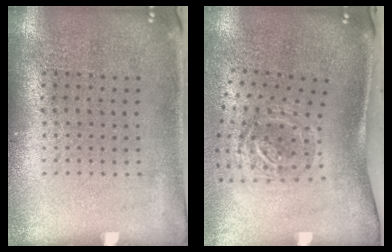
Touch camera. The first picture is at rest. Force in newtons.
{"total": 1.9, "press": 1.2, "slide": 1.6}